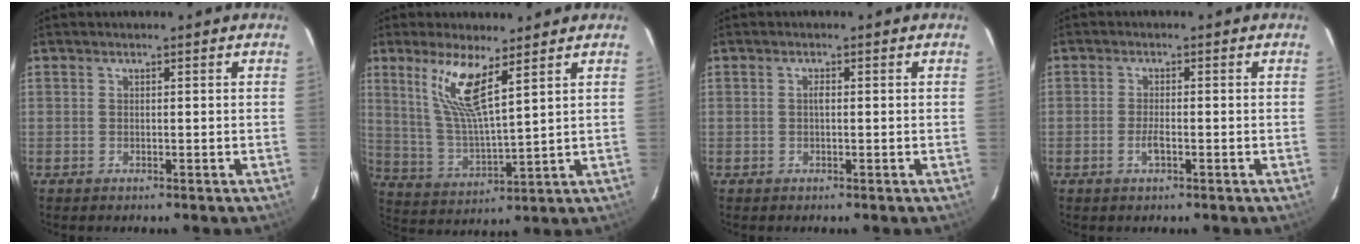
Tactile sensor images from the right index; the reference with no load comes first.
{"total": 10.5, "force": [6.0, 2.4, 8.2], "torque": [-0.164, -0.003, 0.127]}
{"total": 0.9, "force": [0.0, 0.3, 0.8], "torque": [-0.016, 0.004, -0.002]}
{"total": 2.2, "force": [-1.0, 0.7, 1.8], "torque": [-0.040, -0.003, -0.019]}